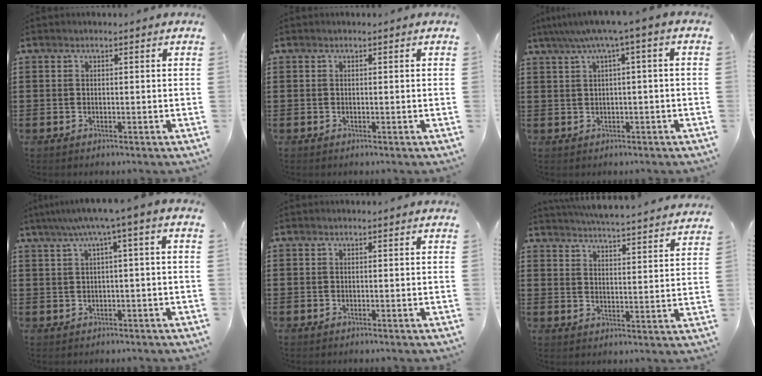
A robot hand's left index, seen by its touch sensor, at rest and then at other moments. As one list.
[{"total": 0.0}, {"total": 4.3, "force": [0.7, -0.3, 4.3], "torque": [-0.082, -0.007, 0.008]}, {"total": 4.5, "force": [0.8, -0.3, 4.4], "torque": [-0.084, -0.005, 0.008]}, {"total": 0.0}, {"total": 4.8, "force": [4.7, -0.6, 0.7], "torque": [-0.034, -0.038, 0.080]}]